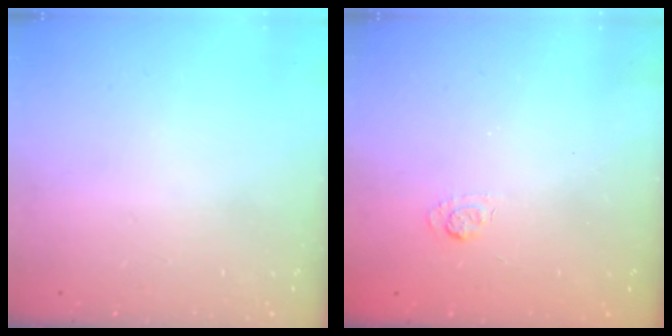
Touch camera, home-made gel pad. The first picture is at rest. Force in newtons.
{"total": 2.2, "press": 1.6, "slide": 1.4}